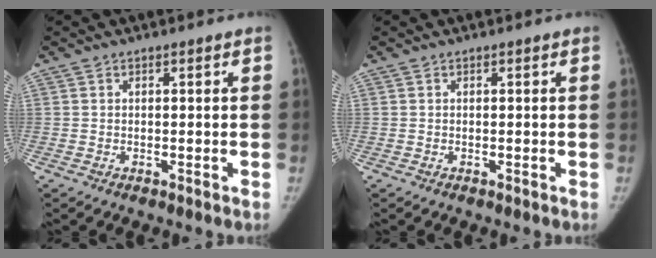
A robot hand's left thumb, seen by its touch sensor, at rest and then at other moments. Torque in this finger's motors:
{"motor_torque": [0.00, 0.00, 0.35, -0.18, 0.01]}